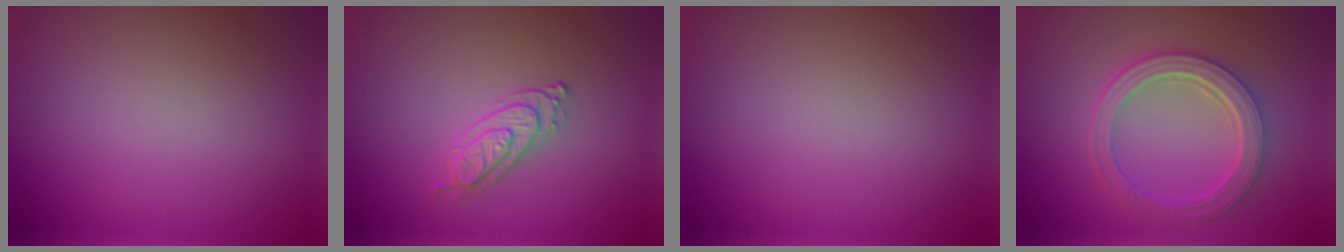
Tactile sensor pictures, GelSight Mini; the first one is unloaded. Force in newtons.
{"total": 2.2, "press": 2.1, "slide": 0.7}
{"total": 0.0}
{"total": 5.5, "press": 4.2, "slide": 3.5}